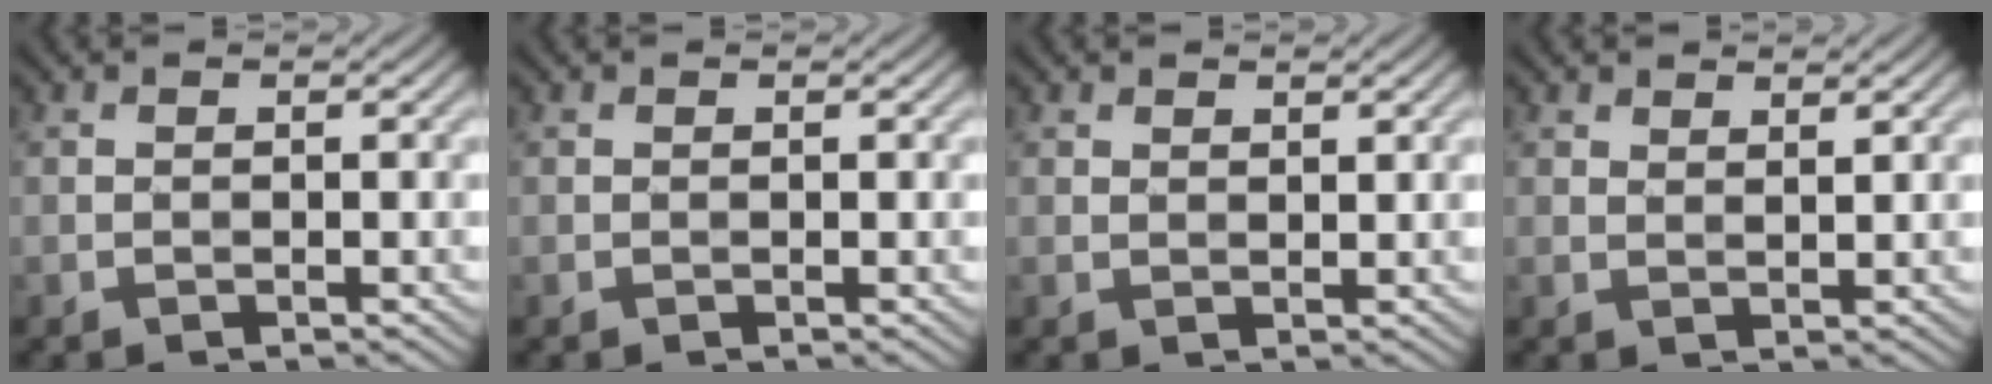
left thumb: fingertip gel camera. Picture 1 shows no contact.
{"total": 0.0}
{"total": 1.9, "force": [1.4, 0.8, 0.9], "torque": [-0.011, 0.001, 0.032]}
{"total": 2.5, "force": [2.0, 0.7, 1.2], "torque": [-0.017, -0.003, 0.037]}